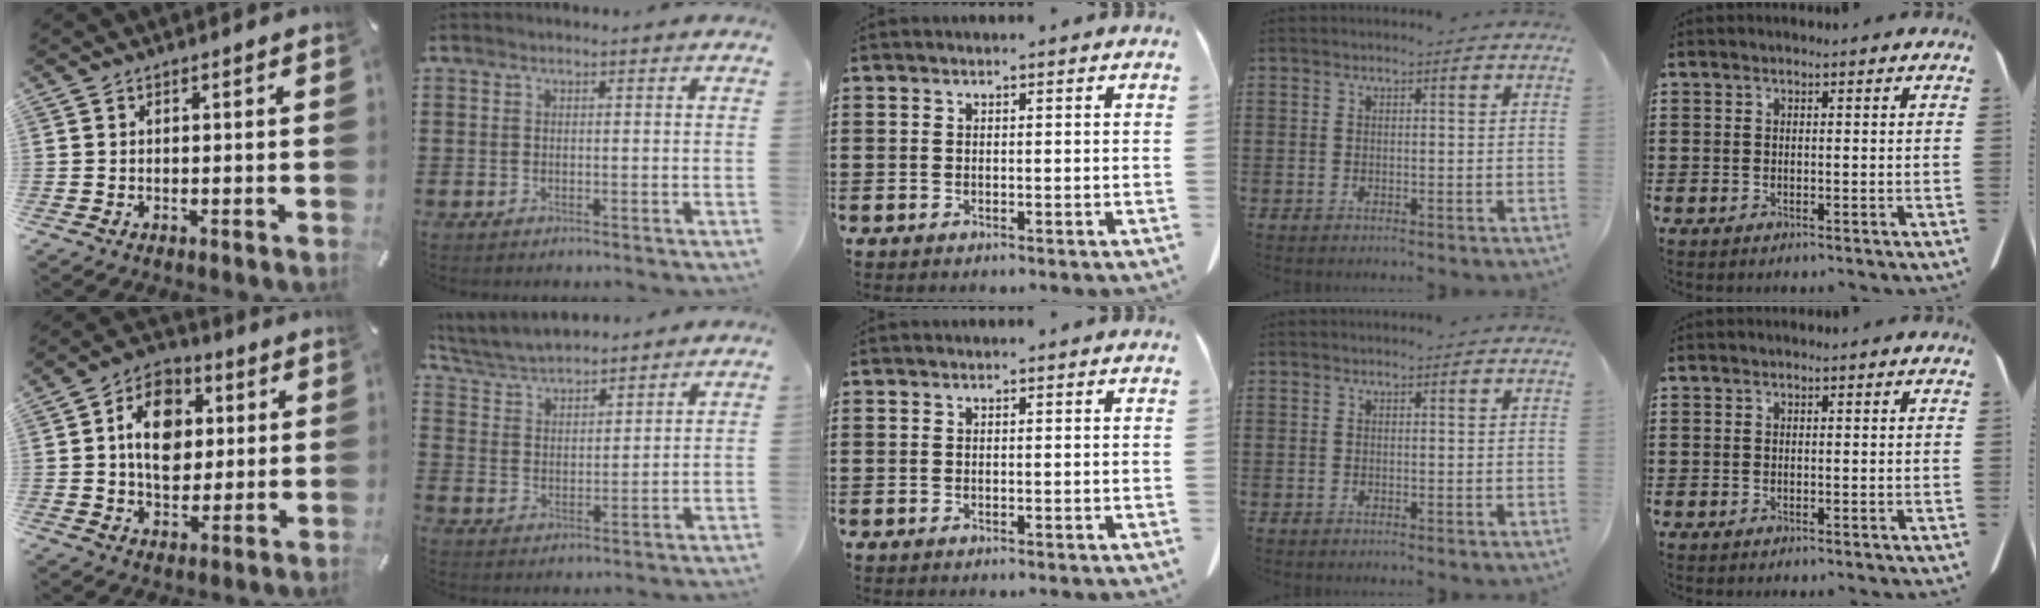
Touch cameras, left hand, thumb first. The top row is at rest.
{"thumb": {"total": 11.9, "force": [1.5, 9.2, 7.3], "torque": [-0.109, 0.011, 0.026]}, "index": {"total": 5.2, "force": [5.1, 0.8, 0.9], "torque": [-0.039, -0.017, 0.092]}}